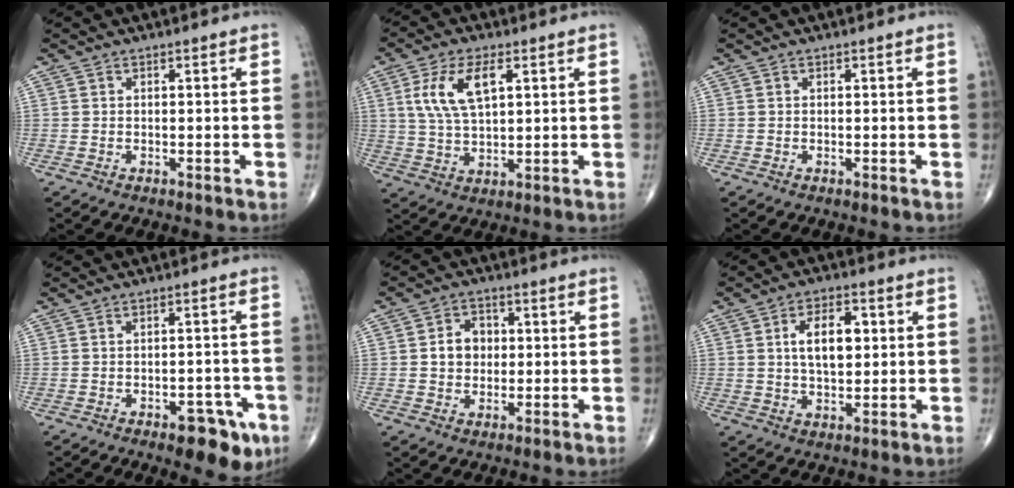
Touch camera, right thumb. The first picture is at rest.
{"total": 10.1, "force": [3.2, 4.6, 8.3], "torque": [-0.167, -0.002, 0.065]}
{"total": 0.0}
{"total": 8.4, "force": [-4.3, 3.9, 6.0], "torque": [-0.050, 0.023, -0.048]}
{"total": 5.6, "force": [0.3, 4.6, 3.1], "torque": [-0.032, 0.011, 0.001]}
{"total": 10.5, "force": [1.8, 5.7, 8.6], "torque": [-0.124, 0.006, 0.030]}